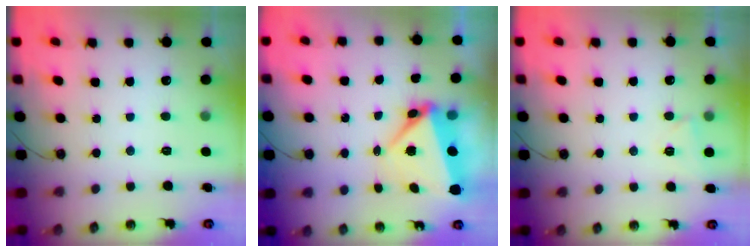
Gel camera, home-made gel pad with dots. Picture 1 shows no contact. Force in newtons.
{"total": 6.3, "press": 6.3, "slide": 0.8}
{"total": 2.8, "press": 2.7, "slide": 0.6}